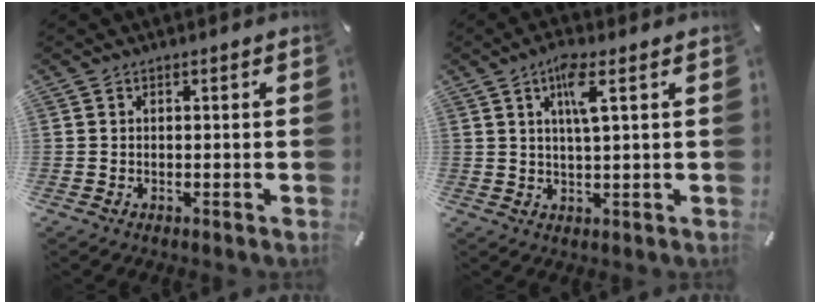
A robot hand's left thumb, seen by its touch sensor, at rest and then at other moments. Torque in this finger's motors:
{"motor_torque": [0.43, 0.34, 0.02, -0.30, 0.23]}